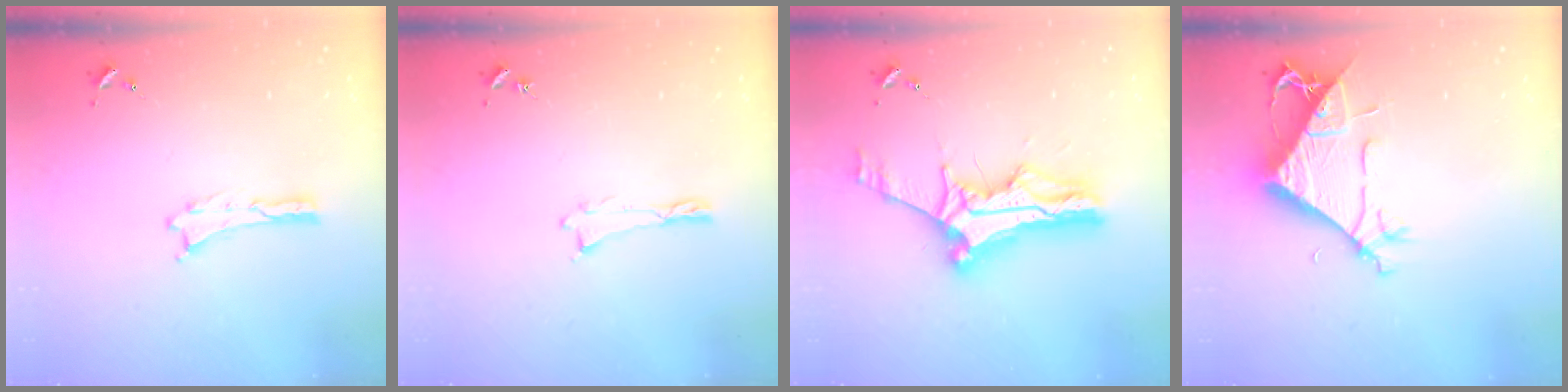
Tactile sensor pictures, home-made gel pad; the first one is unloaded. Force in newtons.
{"total": 0.0}
{"total": 12.3, "press": 12.2, "slide": 1.0}
{"total": 9.3, "press": 9.2, "slide": 0.9}